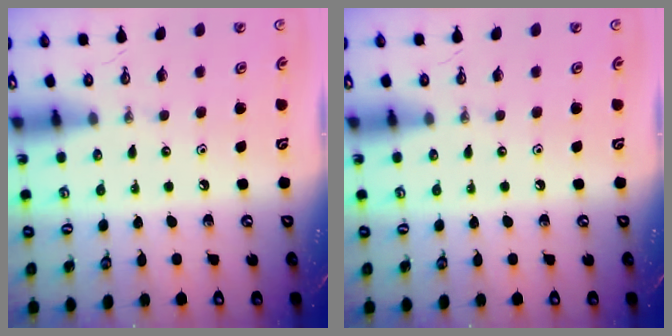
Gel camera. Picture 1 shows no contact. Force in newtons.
{"total": 0.0}